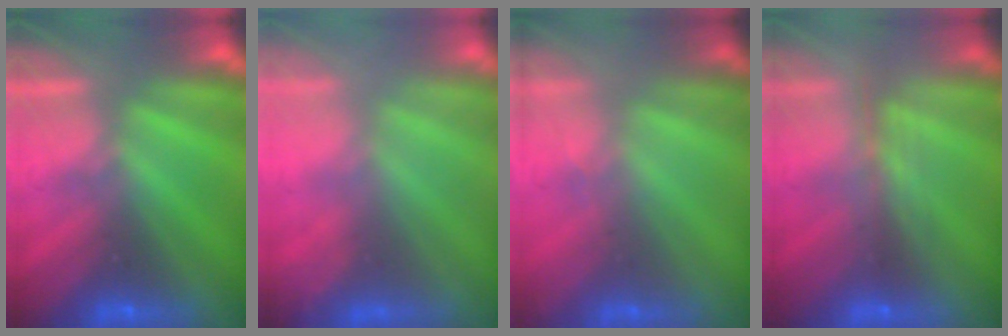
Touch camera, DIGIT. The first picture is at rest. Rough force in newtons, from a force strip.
{"total": 1.0}
{"total": 1.5}
{"total": 2.4}